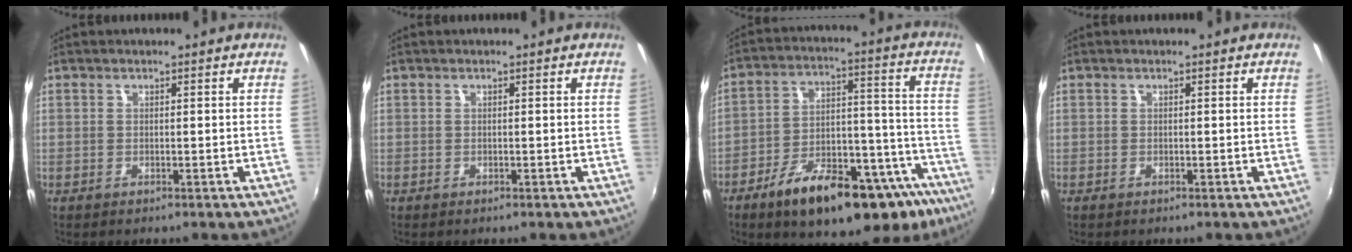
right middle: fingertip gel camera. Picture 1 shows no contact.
{"total": 0.0}
{"total": 26.4, "force": [-18.1, 10.3, 16.2], "torque": [-0.223, 0.015, -0.247]}
{"total": 0.0}